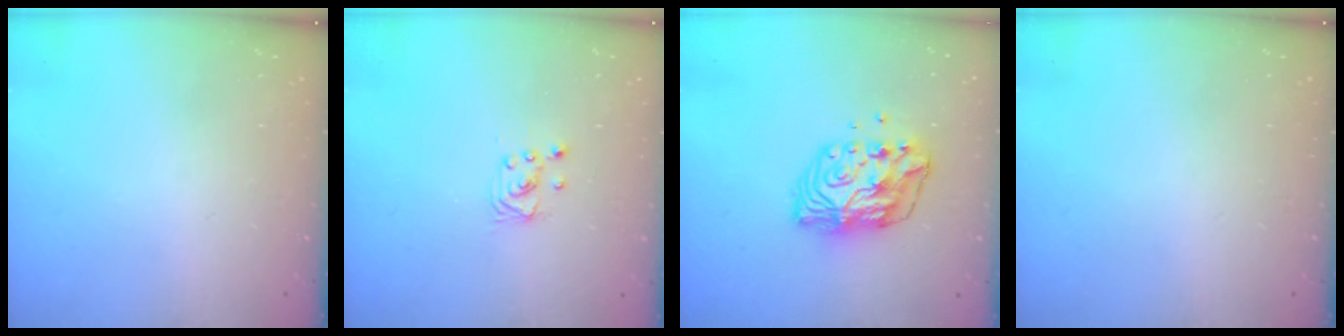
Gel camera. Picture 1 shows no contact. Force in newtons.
{"total": 2.5, "press": 2.5, "slide": 0.2}
{"total": 10.5, "press": 10.5, "slide": 1.1}
{"total": 0.0}